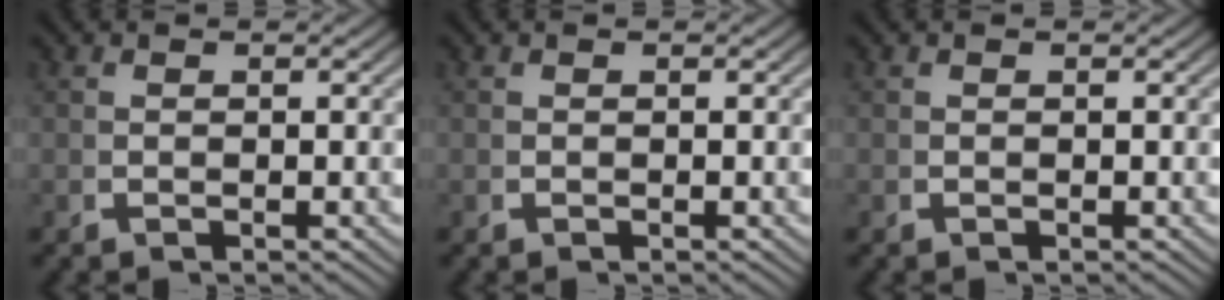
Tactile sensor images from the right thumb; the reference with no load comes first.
{"total": 0.0}
{"total": 0.0}